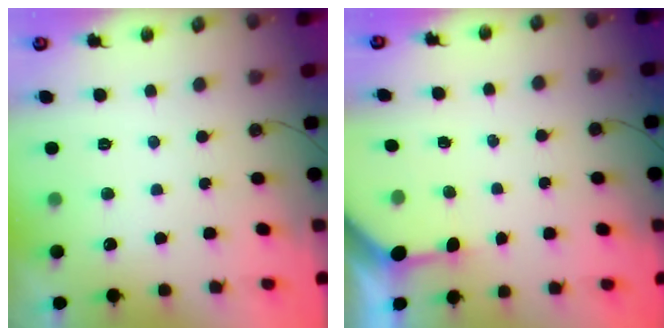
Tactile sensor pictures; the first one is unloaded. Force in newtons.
{"total": 3.3, "press": 3.3, "slide": 0.3}